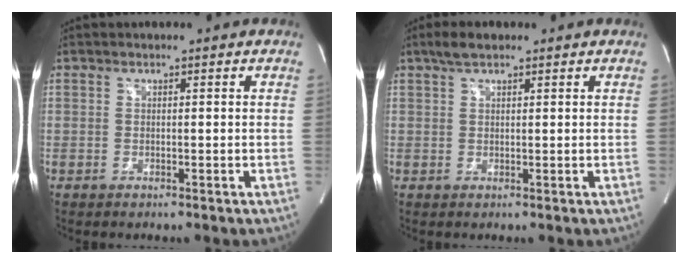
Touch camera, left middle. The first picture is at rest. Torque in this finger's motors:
{"motor_torque": [-0.09, -0.14, -0.17, -0.01]}